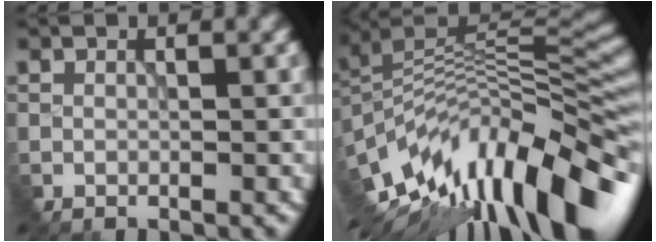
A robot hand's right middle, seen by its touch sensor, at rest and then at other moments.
{"total": 14.2, "force": [-6.9, 5.2, 11.3], "torque": [-0.204, 0.015, -0.125]}